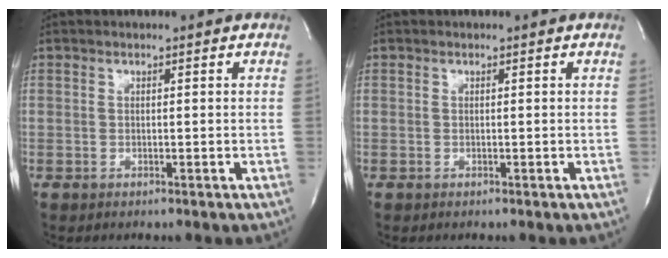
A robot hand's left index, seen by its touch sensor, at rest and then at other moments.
{"total": 0.0}